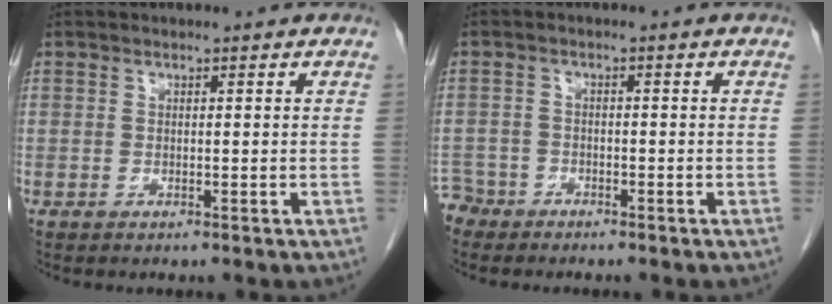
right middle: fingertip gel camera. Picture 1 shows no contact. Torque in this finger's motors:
{"motor_torque": [0.42, -0.65, -0.03, -0.12]}